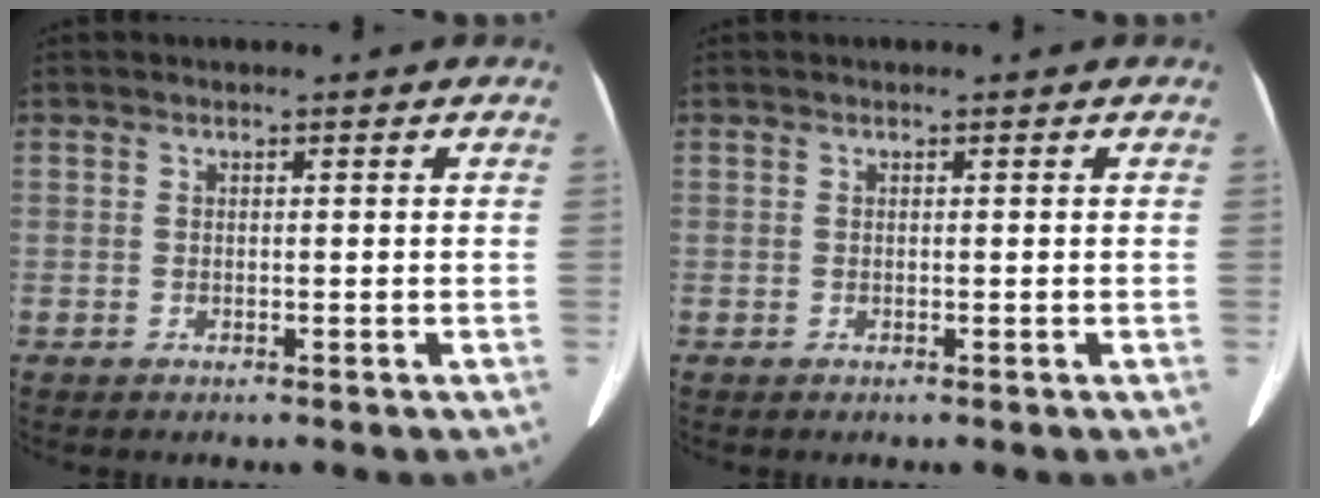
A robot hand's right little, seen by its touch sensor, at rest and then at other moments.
{"total": 0.0}